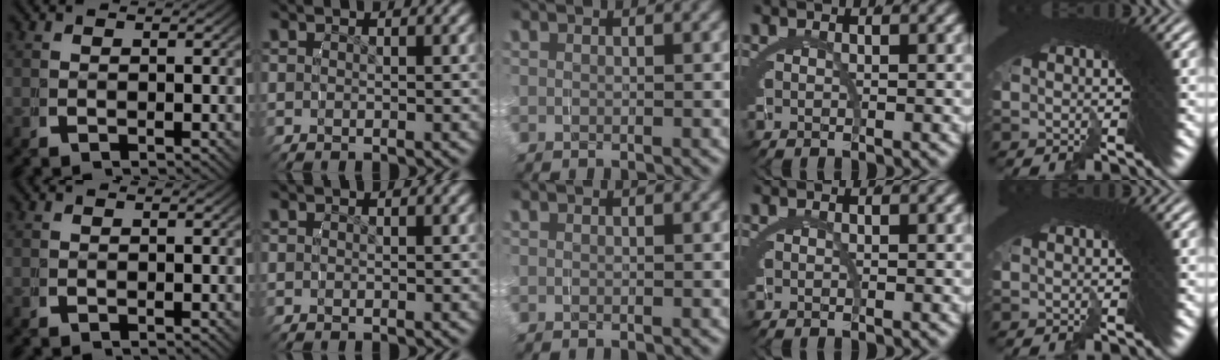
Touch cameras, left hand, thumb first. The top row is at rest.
{}